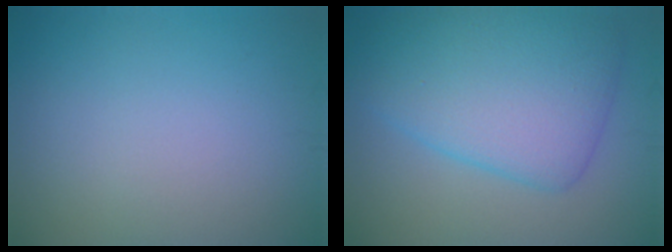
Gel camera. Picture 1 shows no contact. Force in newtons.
{"total": 8.0, "press": 8.0, "slide": 0.1}